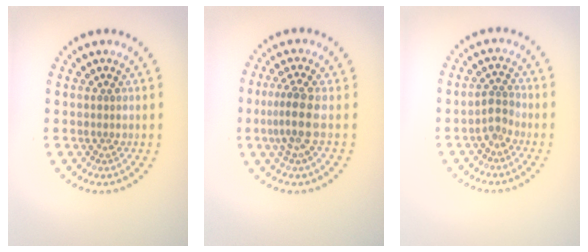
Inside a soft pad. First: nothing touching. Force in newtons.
{"total": 2.8, "press": 2.1, "slide": 1.9}
{"total": 1.5, "press": 1.2, "slide": 1.0}